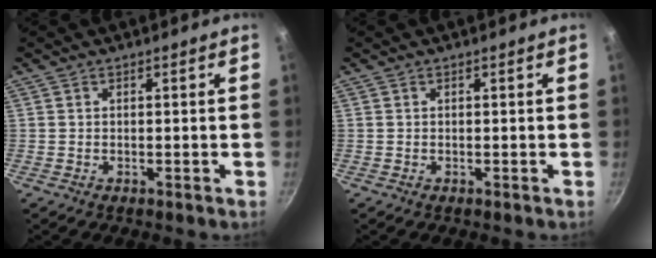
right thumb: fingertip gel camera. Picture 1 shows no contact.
{"total": 0.0}